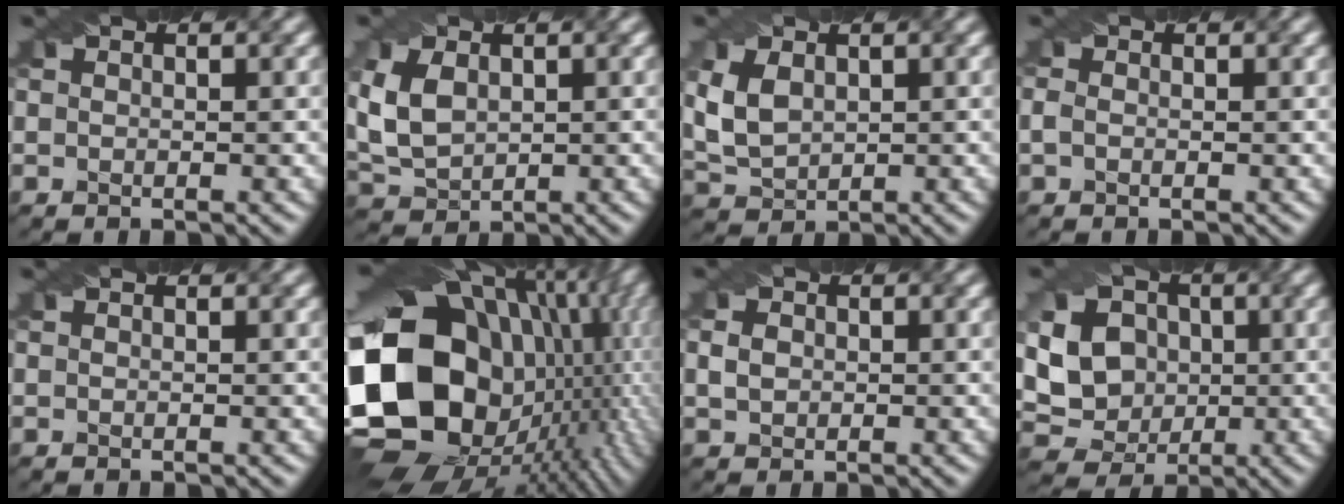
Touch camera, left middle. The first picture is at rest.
{"total": 4.8, "force": [0.6, 3.3, 3.5], "torque": [-0.091, 0.006, 0.015]}
{"total": 3.9, "force": [0.5, 2.7, 2.8], "torque": [-0.075, 0.003, 0.015]}
{"total": 1.0, "force": [-0.3, 0.6, 0.8], "torque": [-0.019, 0.005, -0.008]}
{"total": 0.0}
{"total": 21.4, "force": [-1.1, 16.5, 13.6], "torque": [-0.308, -0.022, 0.018]}
{"total": 1.6, "force": [-0.1, 1.3, 1.0], "torque": [-0.022, 0.004, -0.004]}
{"total": 10.2, "force": [1.8, 8.6, 5.1], "torque": [-0.088, 0.024, 0.019]}